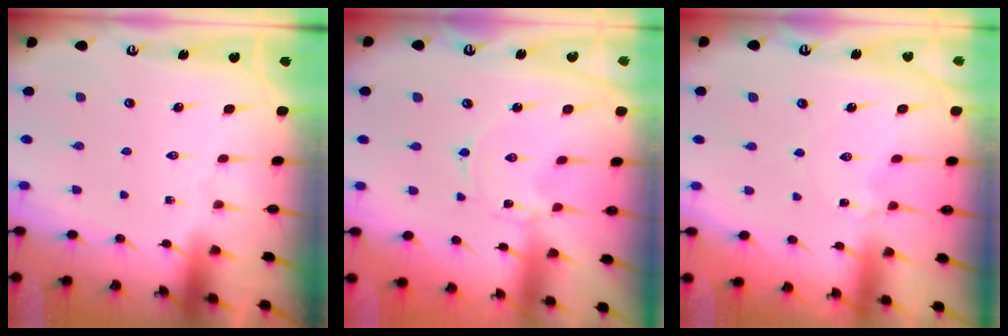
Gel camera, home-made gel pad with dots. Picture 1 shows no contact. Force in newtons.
{"total": 0.0}
{"total": 2.3, "press": 2.3, "slide": 0.3}